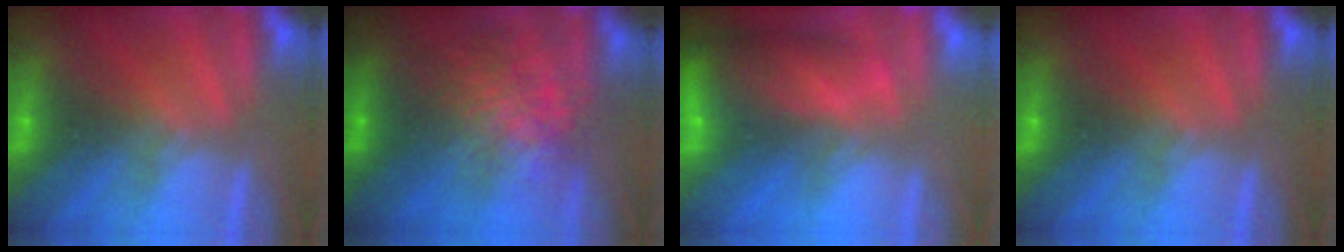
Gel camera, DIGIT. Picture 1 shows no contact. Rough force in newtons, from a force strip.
{"total": 5.9}
{"total": 7.8}
{"total": 0.0}